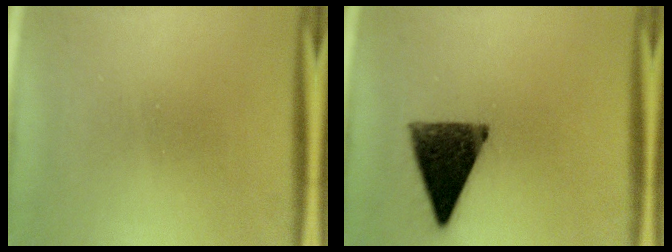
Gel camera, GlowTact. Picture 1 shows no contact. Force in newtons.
{"total": 11.2}